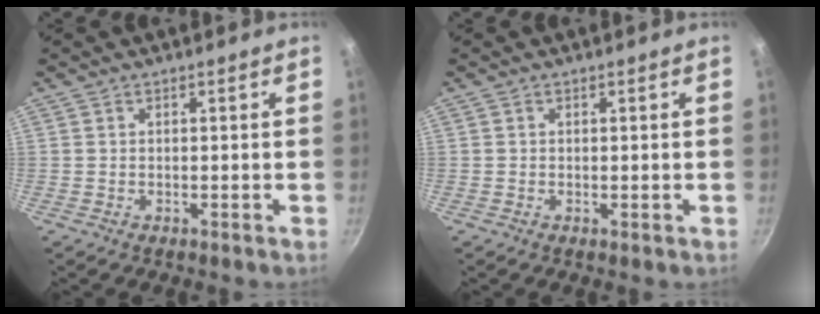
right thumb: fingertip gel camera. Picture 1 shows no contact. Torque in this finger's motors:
{"motor_torque": [0.28, 0.08, 0.27, -0.06, 0.05]}